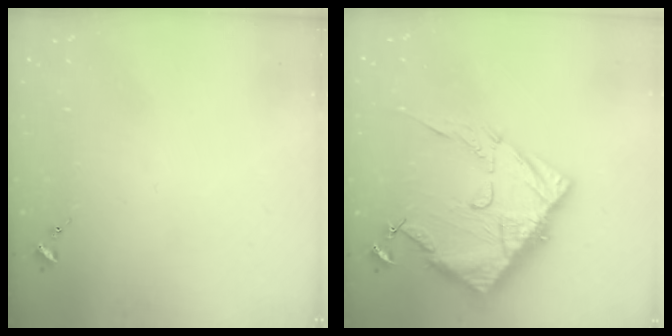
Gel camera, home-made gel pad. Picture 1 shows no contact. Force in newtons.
{"total": 18.0, "press": 17.9, "slide": 1.9}